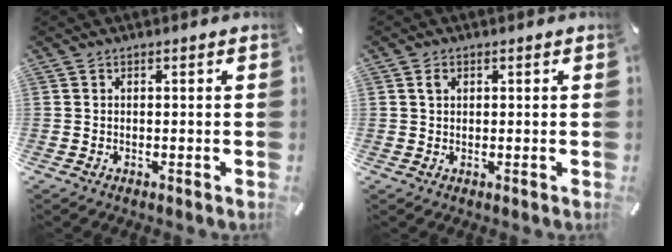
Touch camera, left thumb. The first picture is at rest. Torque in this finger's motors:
{"motor_torque": [0.16, 0.37, -0.03, -0.02, 0.00]}